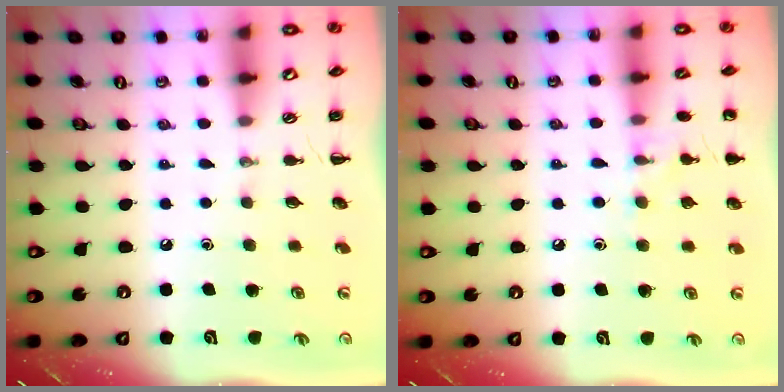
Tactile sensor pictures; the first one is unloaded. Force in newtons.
{"total": 8.7, "press": 8.5, "slide": 1.9}